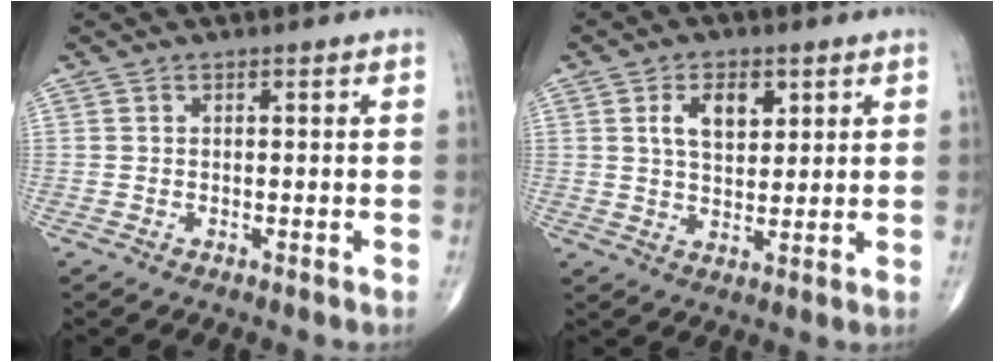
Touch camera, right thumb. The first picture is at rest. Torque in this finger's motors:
{"motor_torque": [0.01, 0.00, 0.31, 0.11, 0.00]}